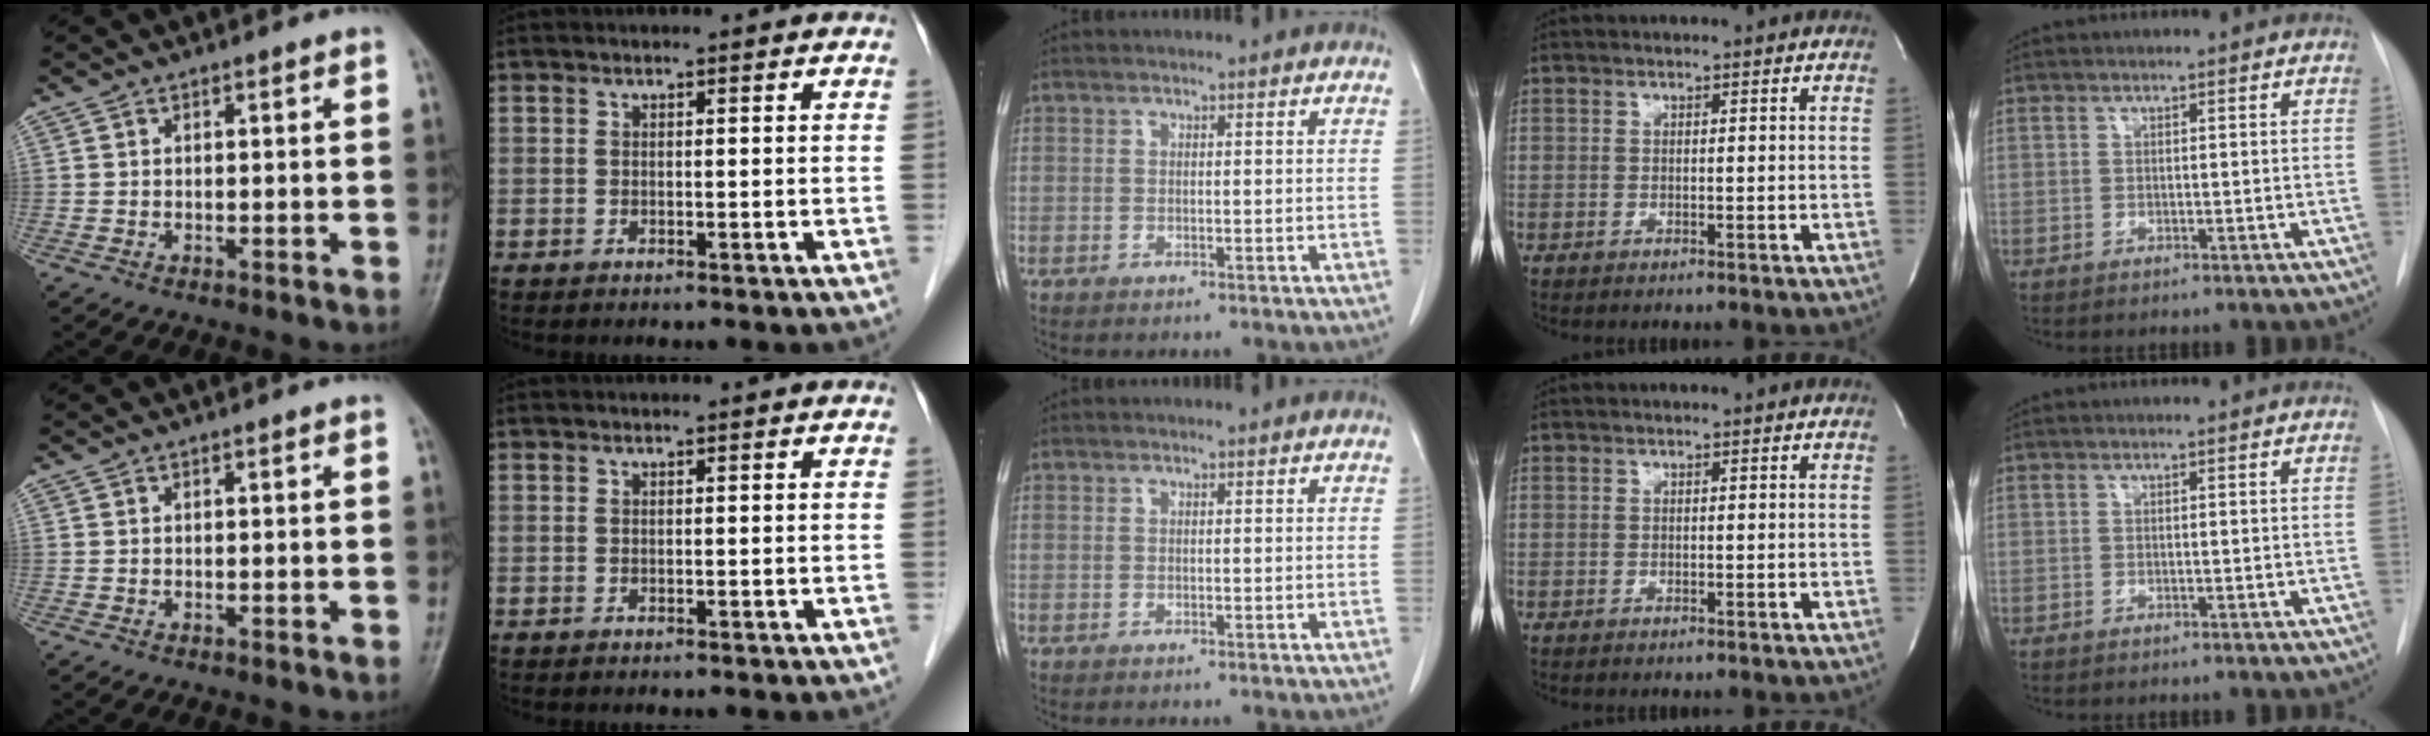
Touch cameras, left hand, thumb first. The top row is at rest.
{}